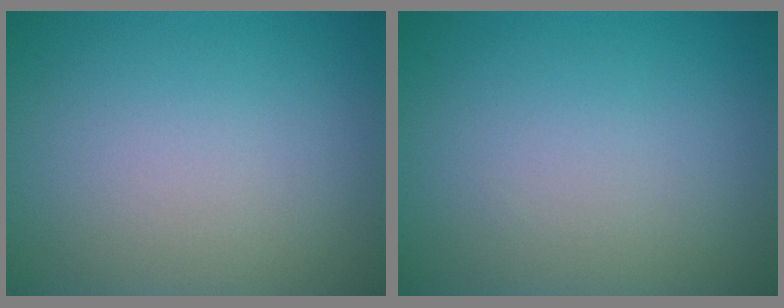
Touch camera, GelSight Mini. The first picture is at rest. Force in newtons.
{"total": 0.0}